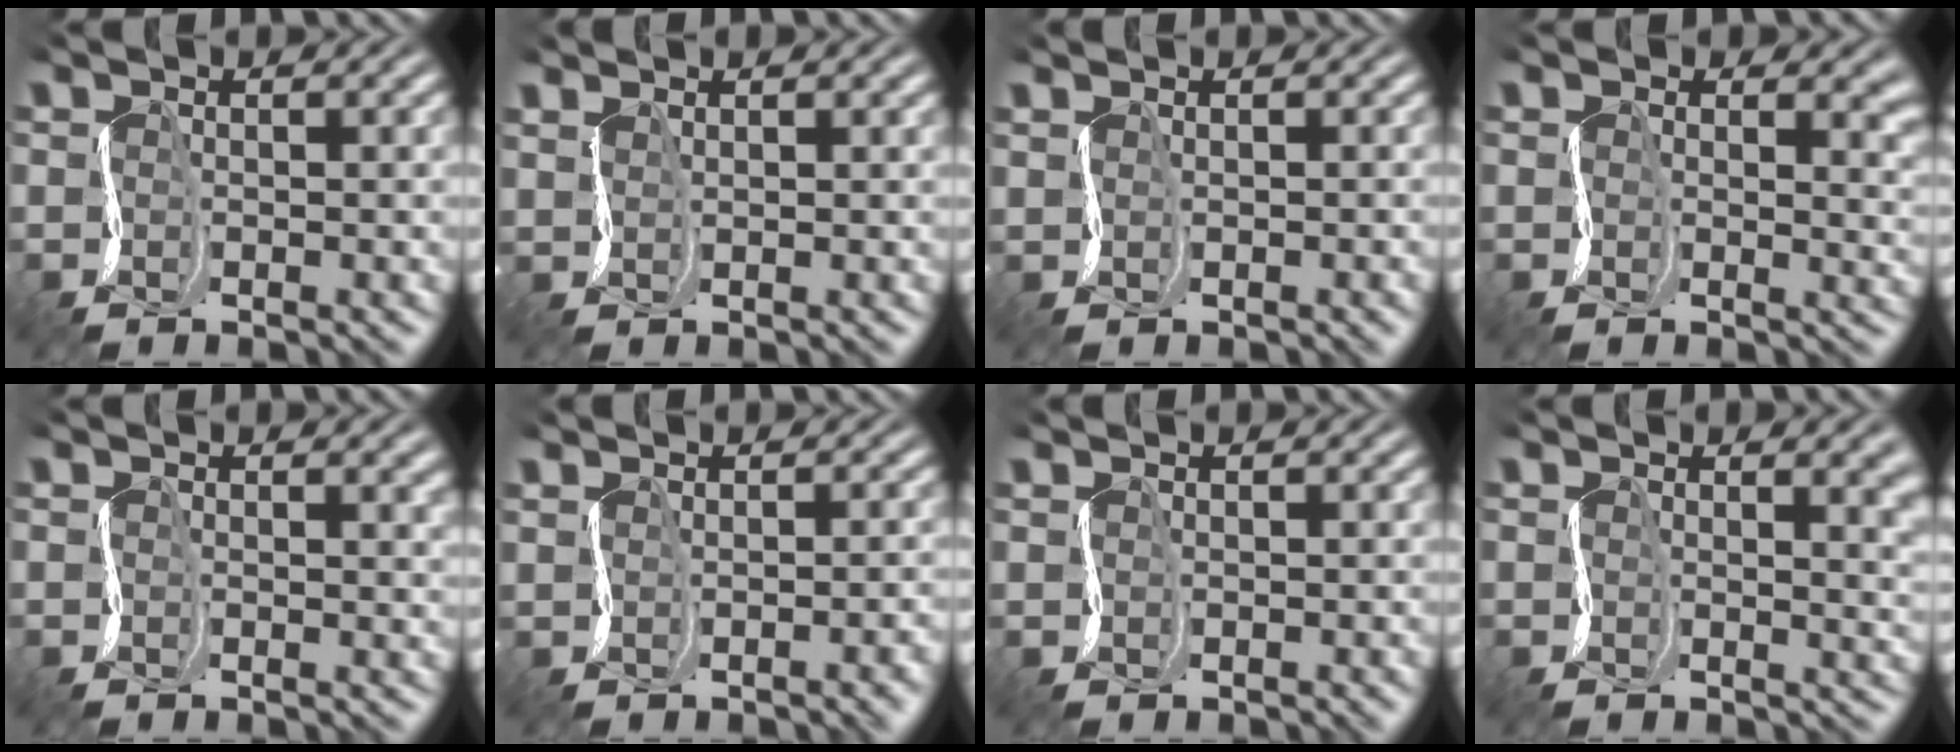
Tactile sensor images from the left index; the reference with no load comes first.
{"total": 1.9, "force": [1.9, 0.2, -0.2], "torque": [0.003, 0.003, 0.037]}
{"total": 0.8, "force": [0.6, 0.0, -0.5], "torque": [0.012, 0.000, 0.014]}
{"total": 5.2, "force": [1.2, 3.5, 3.6], "torque": [-0.024, -0.002, 0.012]}
{"total": 1.8, "force": [0.7, 0.9, 1.3], "torque": [-0.004, 0.004, 0.008]}
{"total": 2.1, "force": [-0.4, 1.3, 1.6], "torque": [-0.001, 0.010, 0.006]}
{"total": 0.8, "force": [0.3, 0.0, -0.7], "torque": [0.013, -0.001, 0.009]}
{"total": 5.8, "force": [1.5, 3.1, 4.6], "torque": [-0.030, 0.002, 0.020]}